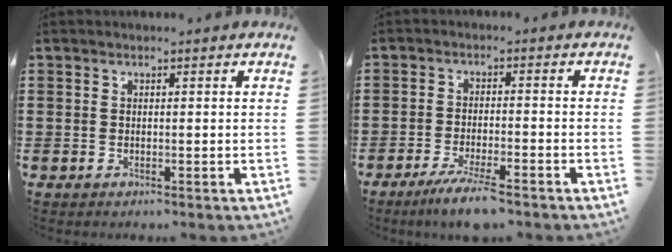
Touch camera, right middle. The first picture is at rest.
{"total": 5.1, "force": [-4.0, 0.3, 3.1], "torque": [-0.062, -0.010, -0.074]}